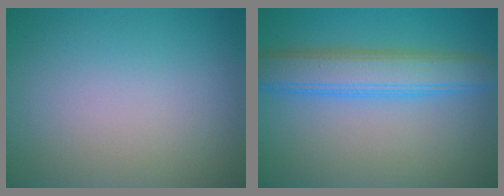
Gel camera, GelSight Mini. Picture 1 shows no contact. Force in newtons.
{"total": 5.4, "press": 5.4, "slide": 0.1}